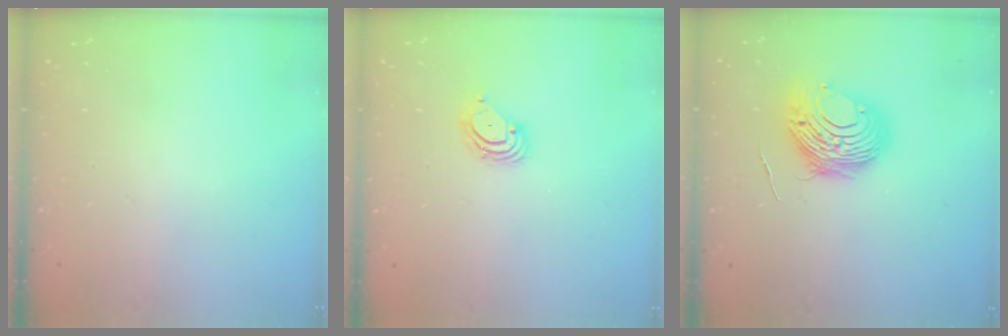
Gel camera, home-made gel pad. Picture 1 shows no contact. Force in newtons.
{"total": 3.3, "press": 3.3, "slide": 0.3}
{"total": 11.5, "press": 11.4, "slide": 1.1}